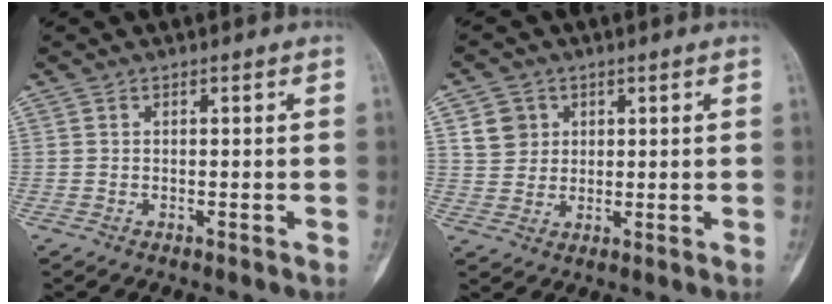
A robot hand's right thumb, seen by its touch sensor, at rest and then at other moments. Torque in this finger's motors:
{"motor_torque": [-0.28, 0.29, 0.19, -0.17, -0.01]}